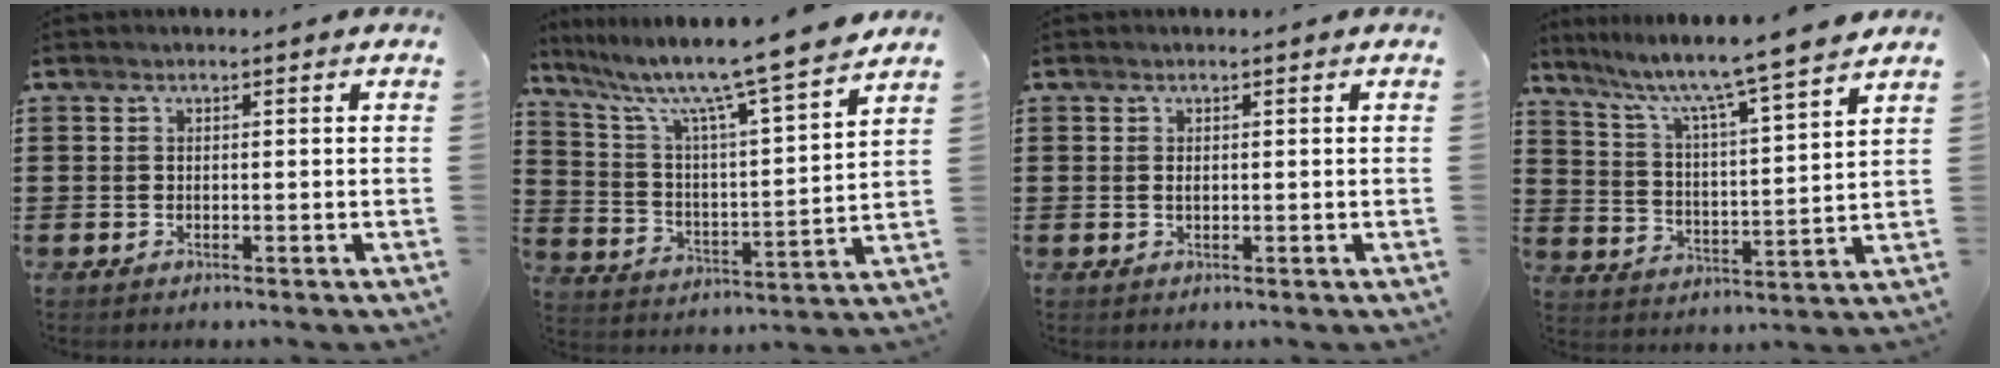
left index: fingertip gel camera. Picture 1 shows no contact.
{"total": 9.9, "force": [8.2, -0.4, 5.4], "torque": [-0.139, -0.062, 0.129]}
{"total": 0.8, "force": [0.1, 0.3, 0.7], "torque": [-0.016, 0.000, 0.002]}
{"total": 7.0, "force": [6.0, -0.6, 3.6], "torque": [-0.095, -0.050, 0.093]}